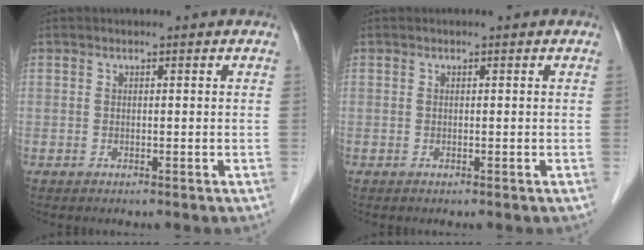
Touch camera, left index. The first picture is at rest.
{"total": 0.0}